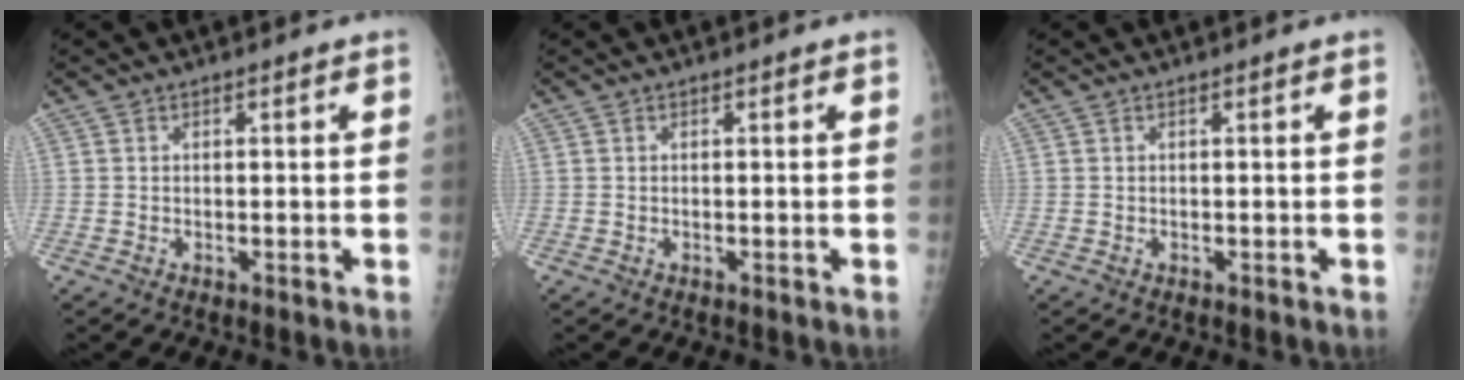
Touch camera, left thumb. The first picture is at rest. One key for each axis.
{"total": 0.0}
{"total": 0.0}